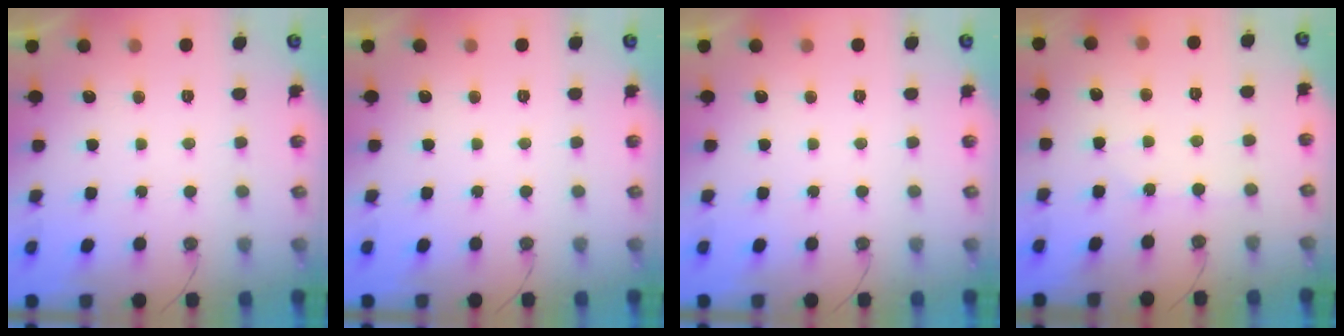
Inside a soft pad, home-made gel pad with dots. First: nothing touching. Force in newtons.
{"total": 0.0}
{"total": 0.0}
{"total": 2.8, "press": 2.8, "slide": 0.3}